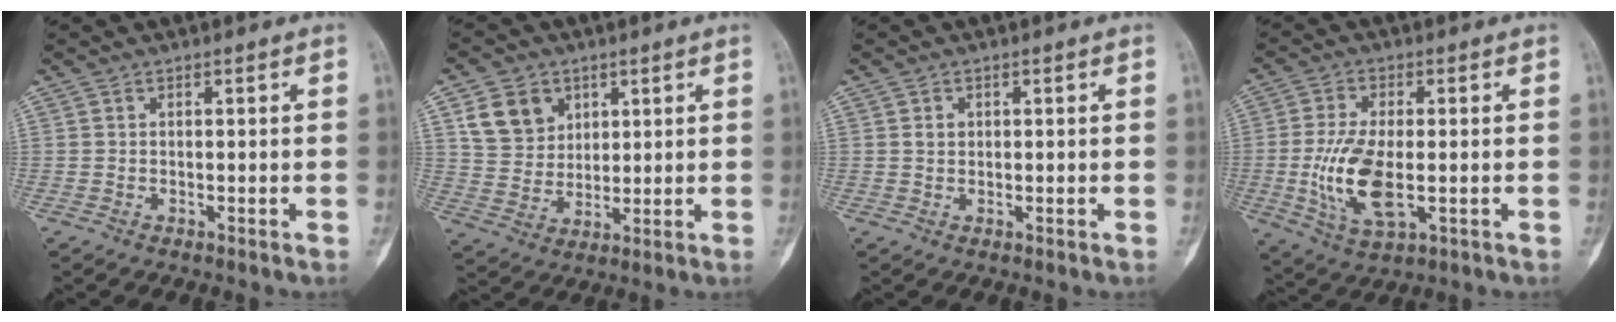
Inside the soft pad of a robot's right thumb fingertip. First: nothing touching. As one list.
[{"total": 9.5, "force": [4.2, 7.6, 3.9], "torque": [-0.047, -0.014, 0.086]}, {"total": 1.5, "force": [0.4, 1.2, 0.7], "torque": [-0.007, 0.000, 0.008]}, {"total": 11.6, "force": [-1.6, 5.3, 10.2], "torque": [-0.208, -0.009, -0.023]}]